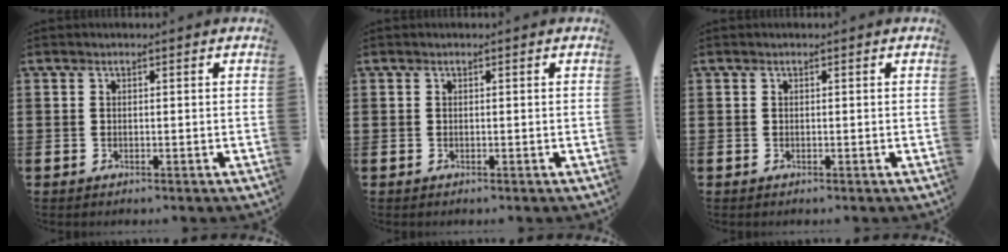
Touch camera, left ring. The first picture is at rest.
{"total": 0.0}
{"total": 0.0}